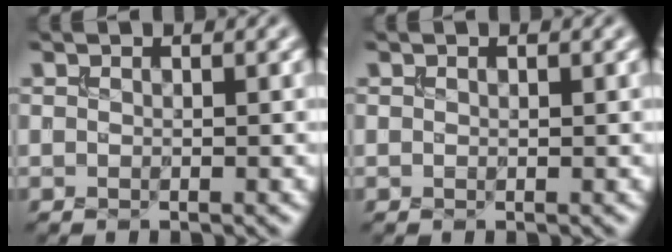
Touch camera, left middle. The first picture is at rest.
{"total": 0.0}